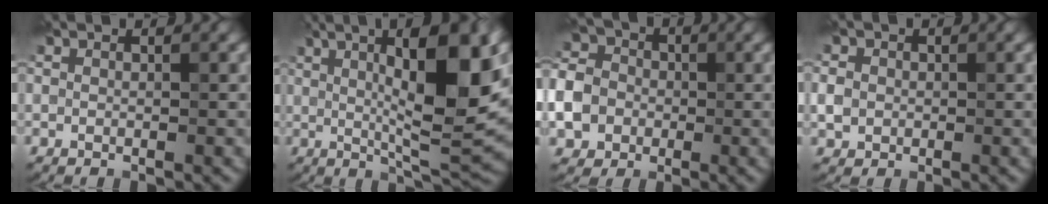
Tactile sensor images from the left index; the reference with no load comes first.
{"total": 12.2, "force": [2.9, 2.9, 11.5], "torque": [-0.167, 0.000, 0.051]}
{"total": 8.2, "force": [-2.3, 6.9, 3.9], "torque": [-0.084, -0.014, -0.064]}
{"total": 1.9, "force": [-0.1, 1.7, 0.8], "torque": [-0.013, -0.001, -0.005]}